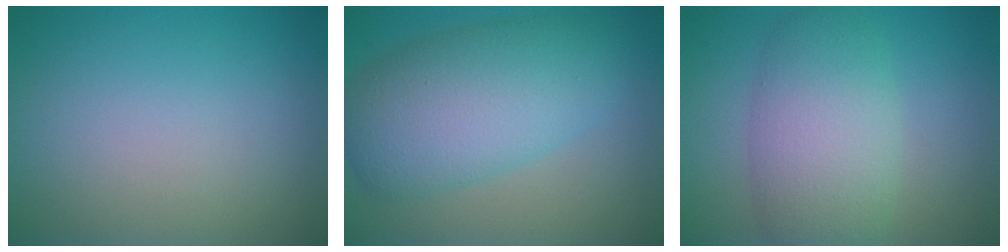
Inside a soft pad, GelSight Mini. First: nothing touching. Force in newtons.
{"total": 8.4, "press": 8.4, "slide": 0.2}
{"total": 6.4, "press": 6.4, "slide": 0.3}